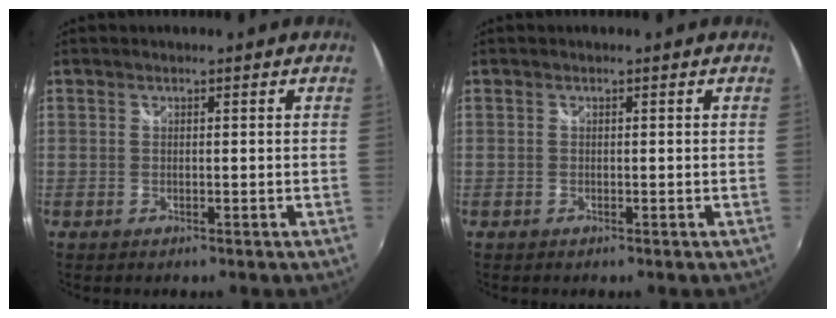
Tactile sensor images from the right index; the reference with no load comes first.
{"total": 0.0}